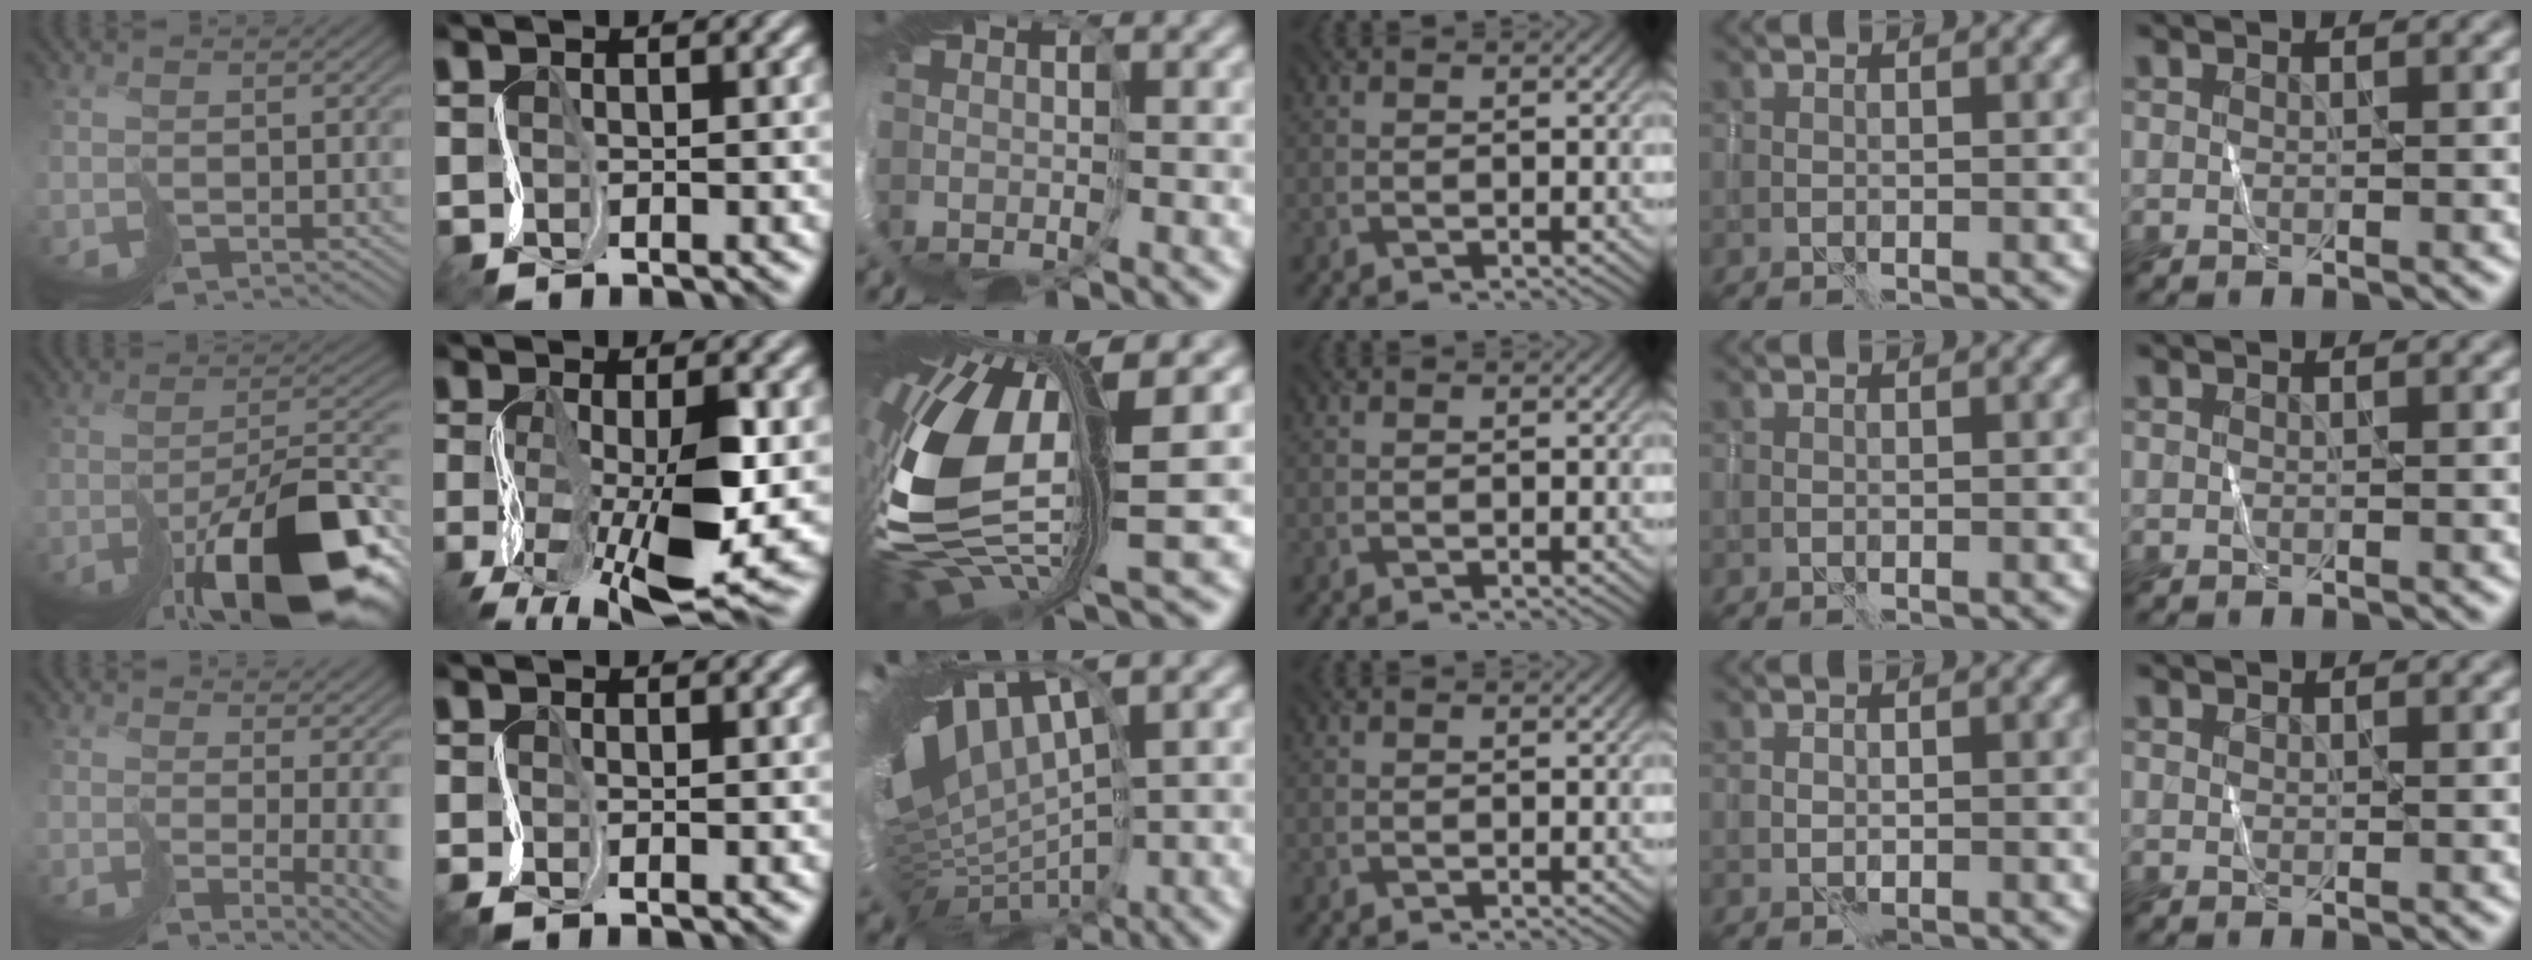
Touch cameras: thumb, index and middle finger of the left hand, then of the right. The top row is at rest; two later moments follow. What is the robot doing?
{"motion": "cut", "object": "paper bag"}